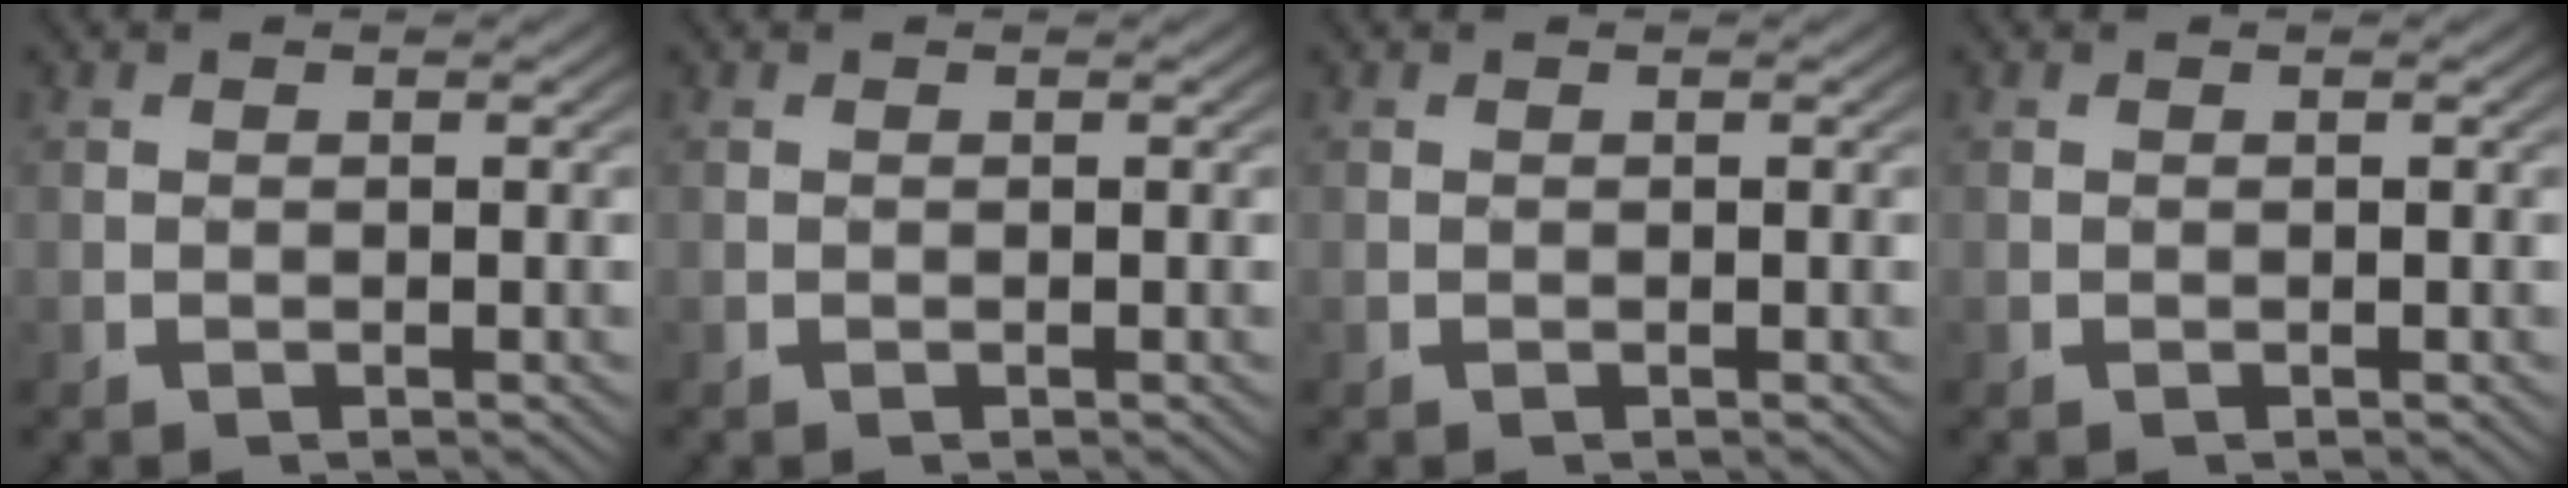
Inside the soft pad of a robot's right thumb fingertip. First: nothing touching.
{"total": 0.0}
{"total": 0.0}
{"total": 0.0}